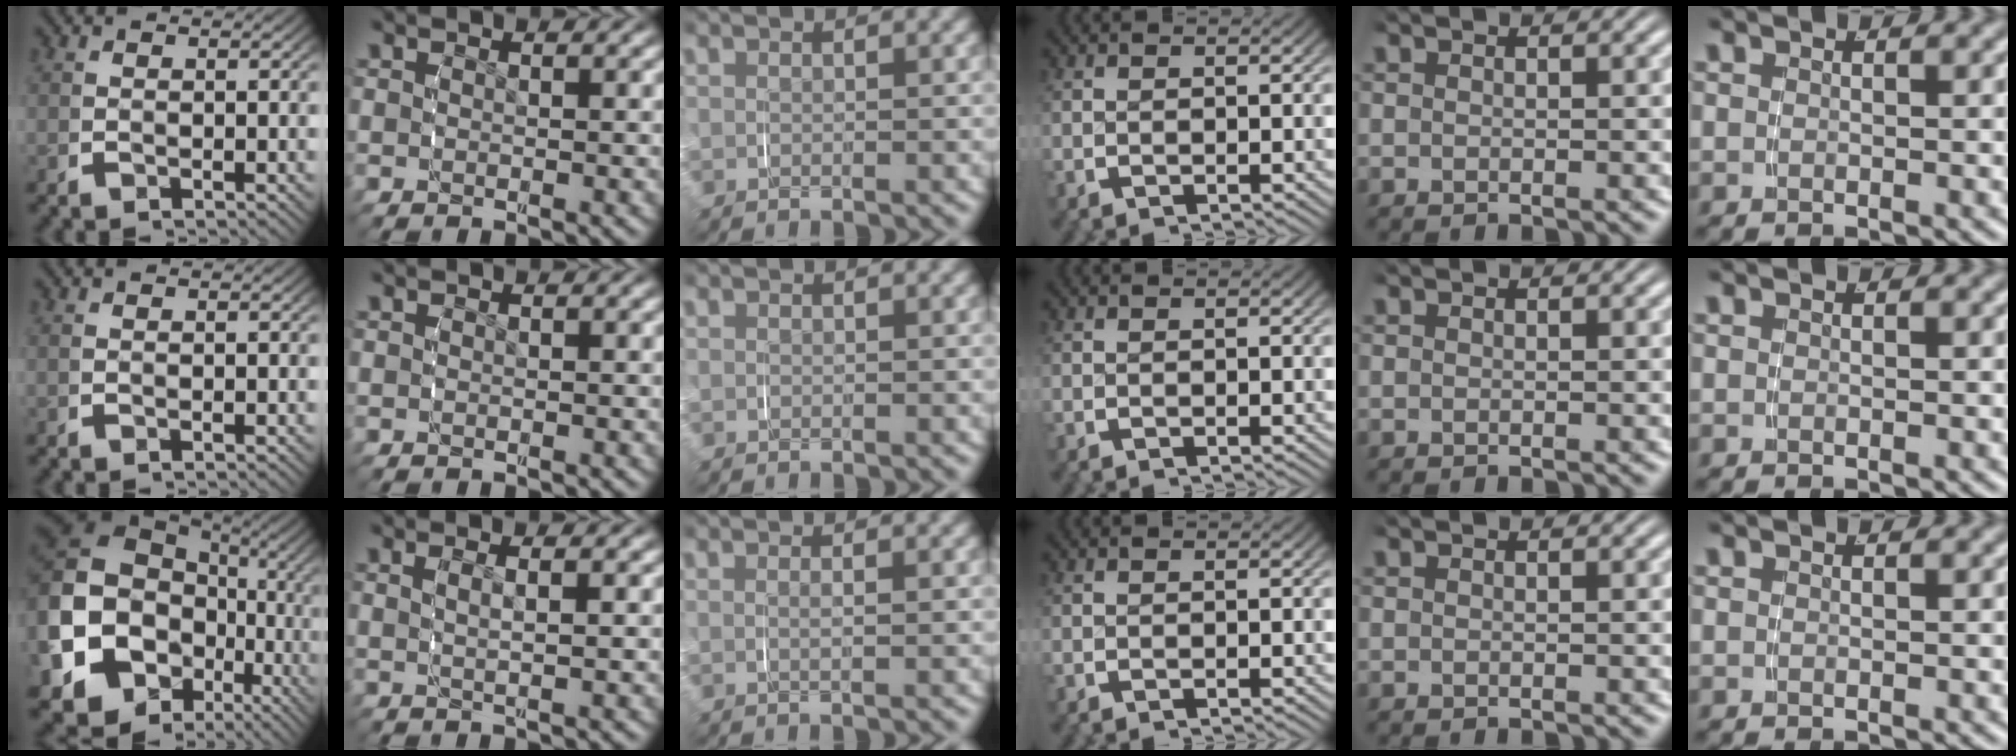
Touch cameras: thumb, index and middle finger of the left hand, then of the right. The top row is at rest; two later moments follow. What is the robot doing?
{"motion": "grasp_and_lifting", "object": "napkin"}